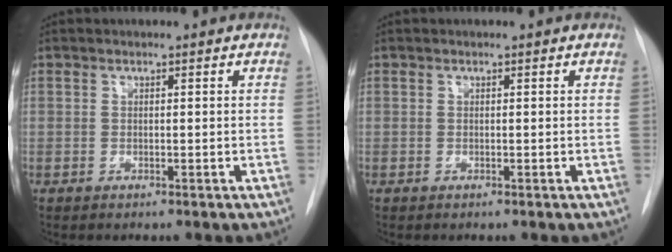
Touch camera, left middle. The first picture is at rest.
{"total": 0.0}